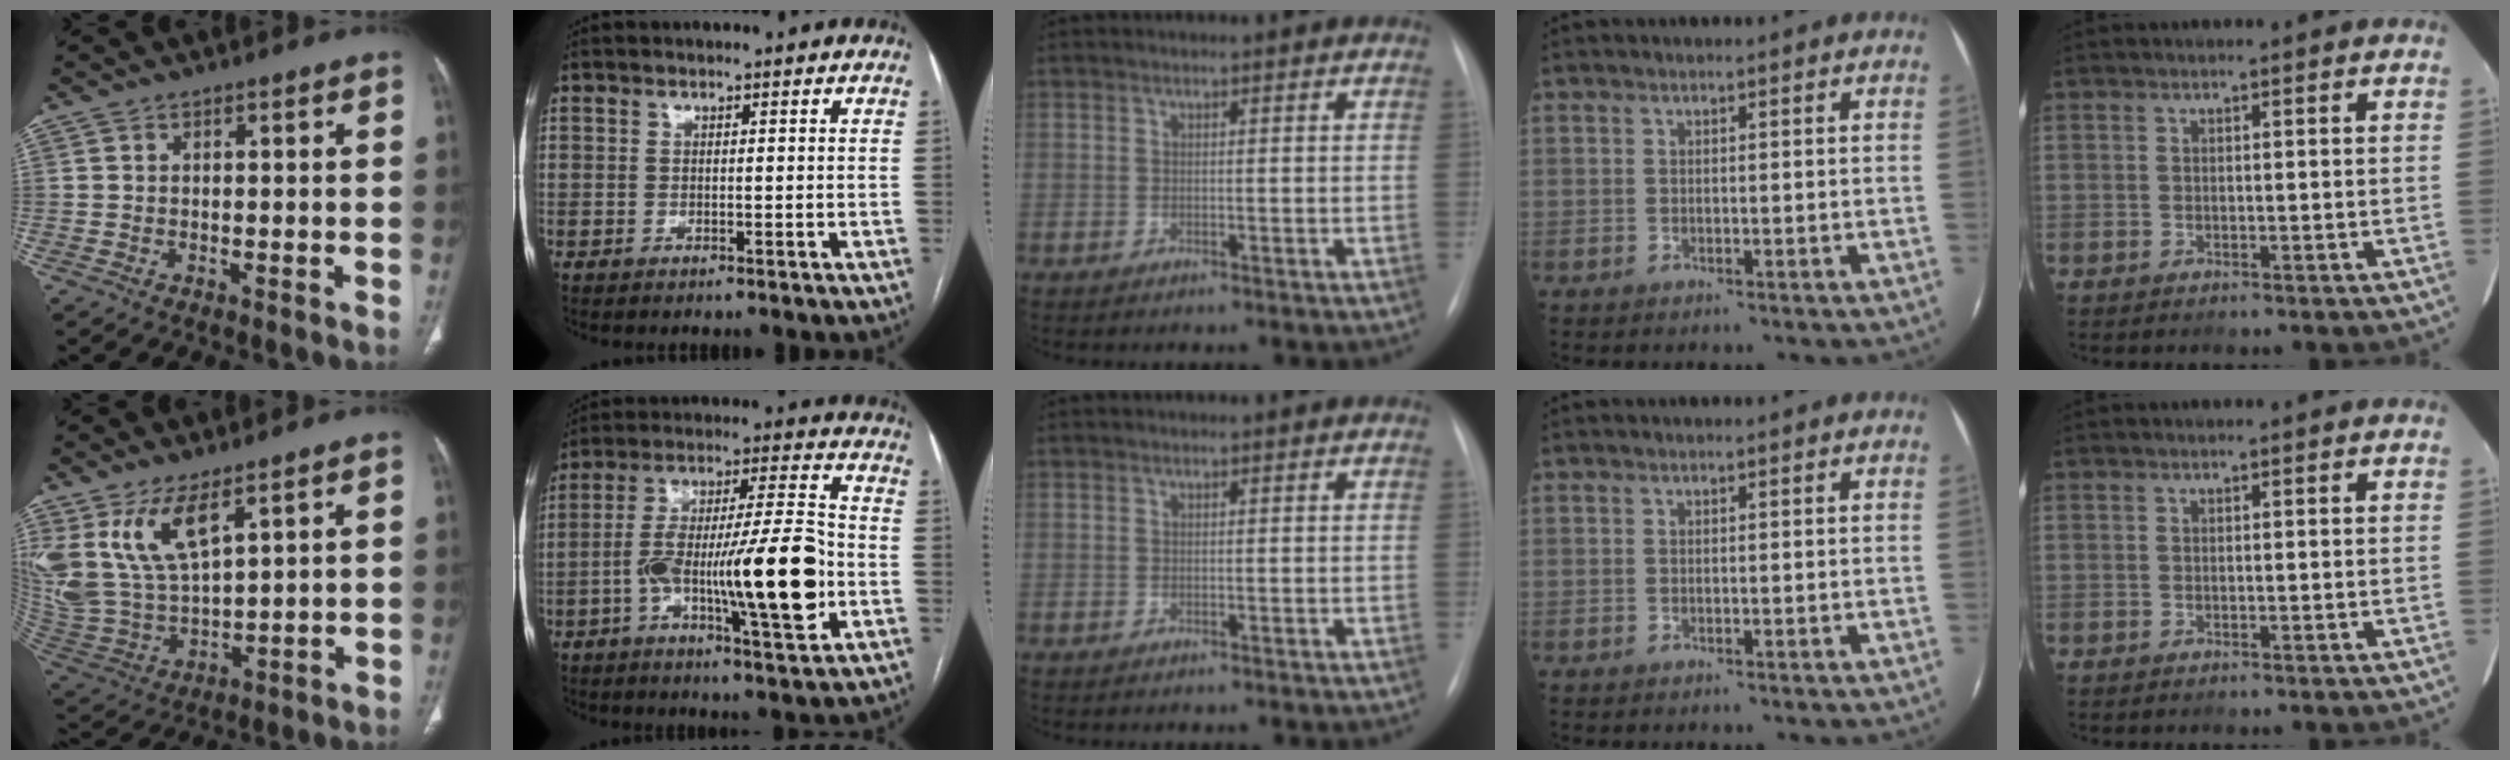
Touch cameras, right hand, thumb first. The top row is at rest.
{"thumb": {"total": 14.7, "force": [7.9, 6.3, 10.8], "torque": [-0.221, -0.035, 0.181]}, "index": {"total": 18.1, "force": [-4.7, 2.0, 17.3], "torque": [-0.292, 0.010, -0.072]}}